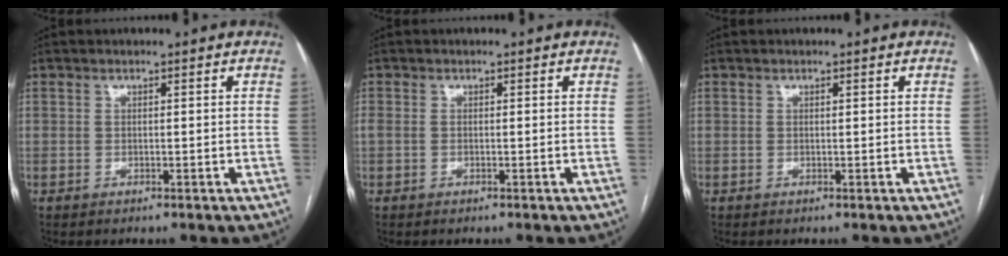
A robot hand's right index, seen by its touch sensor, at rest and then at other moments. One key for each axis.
{"total": 1.1, "fx": -0.1, "fy": 0.6, "fz": 0.9, "tx": -0.030, "ty": 0.010, "tz": 0.003}
{"total": 0.0}